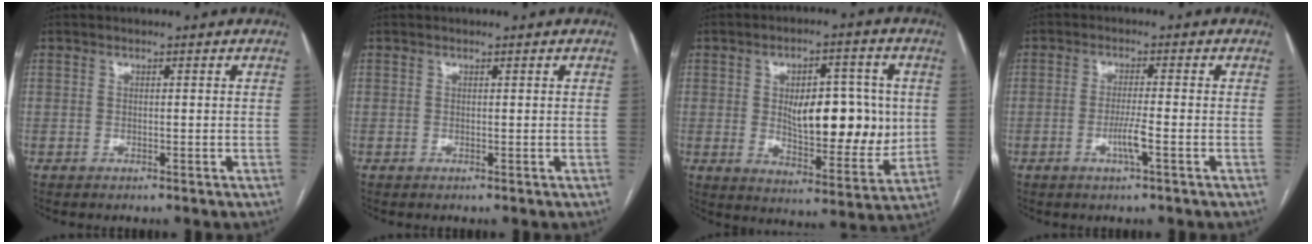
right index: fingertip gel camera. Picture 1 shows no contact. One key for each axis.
{"total": 0.0}
{"total": 14.4, "fx": 1.1, "fy": 6.2, "fz": 12.9, "tx": -0.189, "ty": 0.001, "tz": 0.027}
{"total": 3.6, "fx": -1.4, "fy": -0.3, "fz": 3.3, "tx": -0.065, "ty": -0.006, "tz": -0.027}